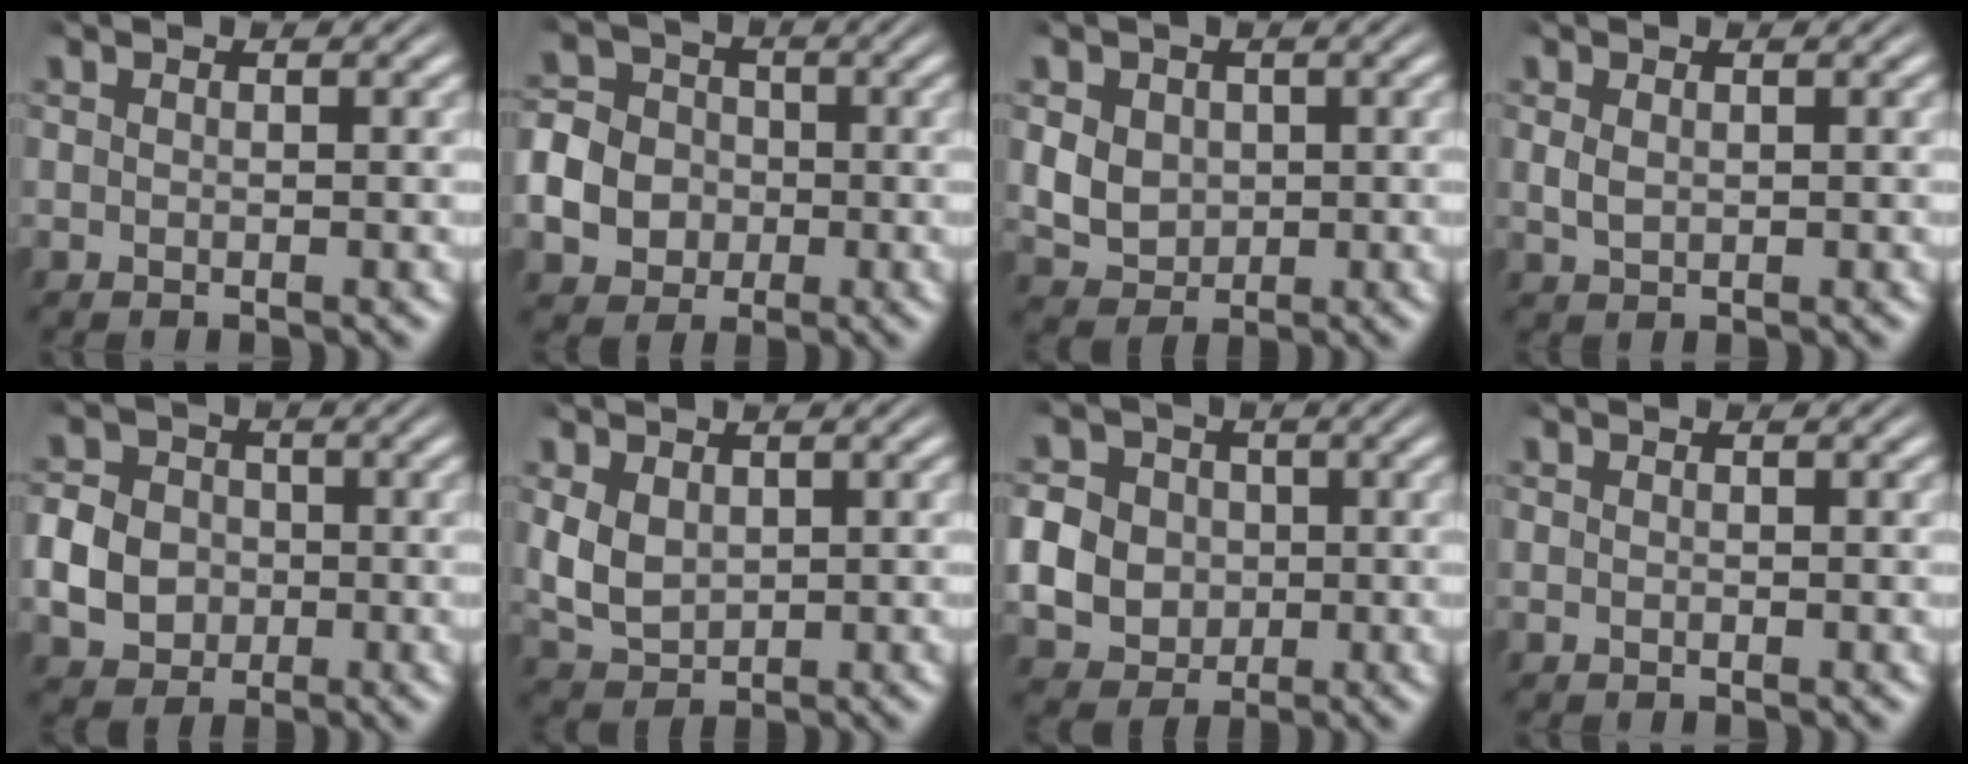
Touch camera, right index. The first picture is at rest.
{"total": 8.7, "force": [-1.4, 8.1, 3.0], "torque": [-0.075, -0.025, -0.027]}
{"total": 5.9, "force": [-0.2, 5.4, 2.4], "torque": [-0.068, -0.028, 0.009]}
{"total": 1.2, "force": [0.2, 0.8, 0.8], "torque": [-0.024, -0.012, 0.016]}
{"total": 6.6, "force": [-1.0, 6.0, 2.7], "torque": [-0.053, -0.019, -0.015]}
{"total": 4.9, "force": [0.0, 4.2, 2.4], "torque": [-0.077, -0.025, 0.016]}
{"total": 11.1, "force": [-0.7, 10.3, 4.2], "torque": [-0.111, -0.037, -0.015]}
{"total": 0.0}